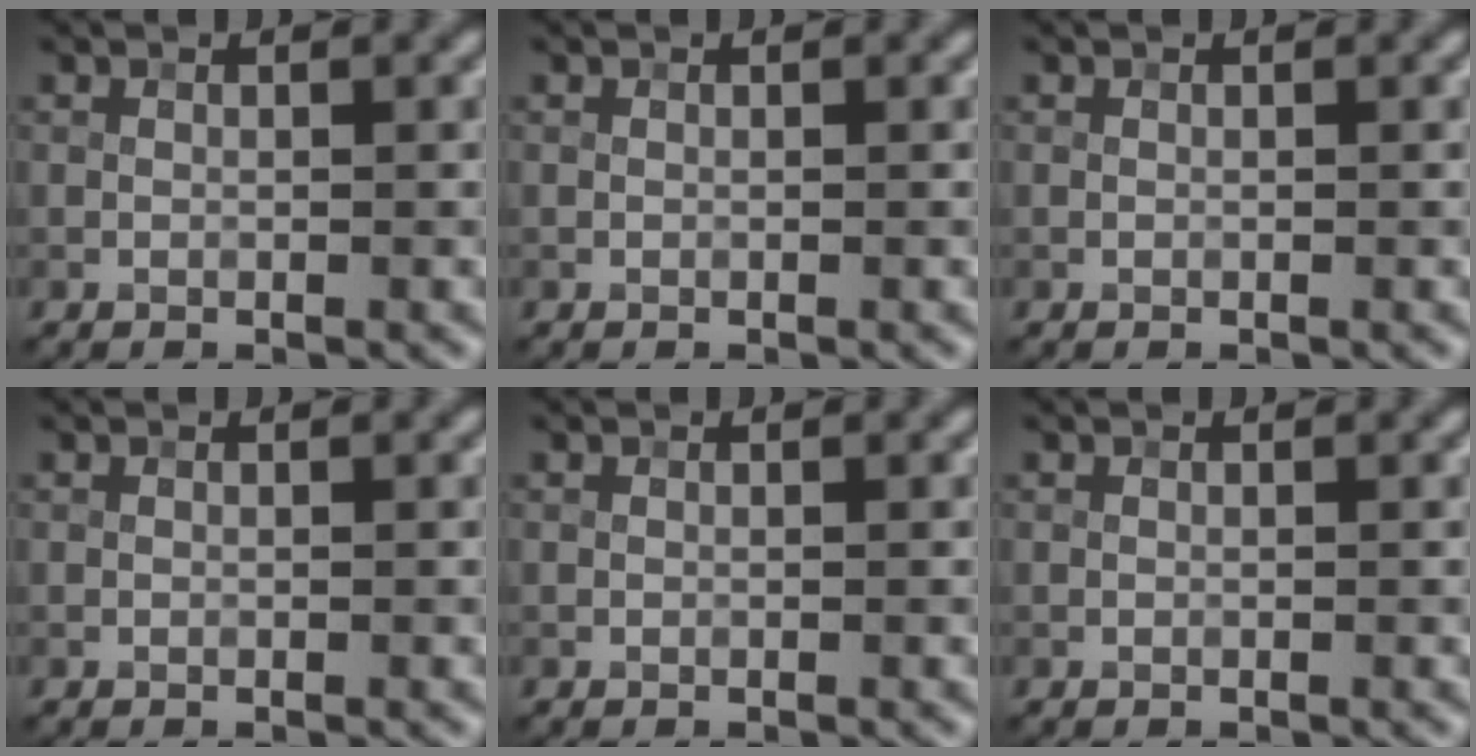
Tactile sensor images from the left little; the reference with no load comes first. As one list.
[{"total": 0.0}, {"total": 0.0}, {"total": 0.0}, {"total": 0.0}, {"total": 0.0}]